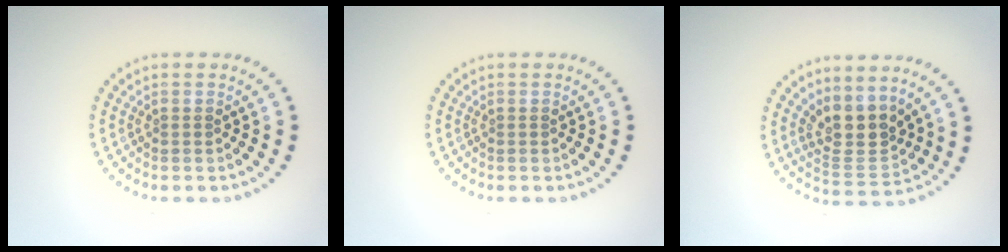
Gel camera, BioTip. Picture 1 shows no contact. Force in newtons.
{"total": 0.0}
{"total": 3.8, "press": 3.3, "slide": 2.0}